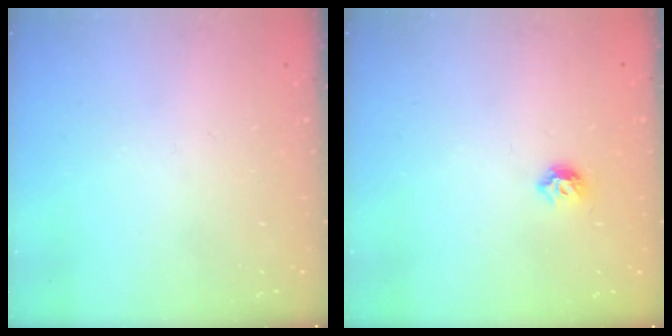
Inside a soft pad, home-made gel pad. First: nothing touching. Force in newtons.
{"total": 6.0, "press": 5.9, "slide": 1.0}